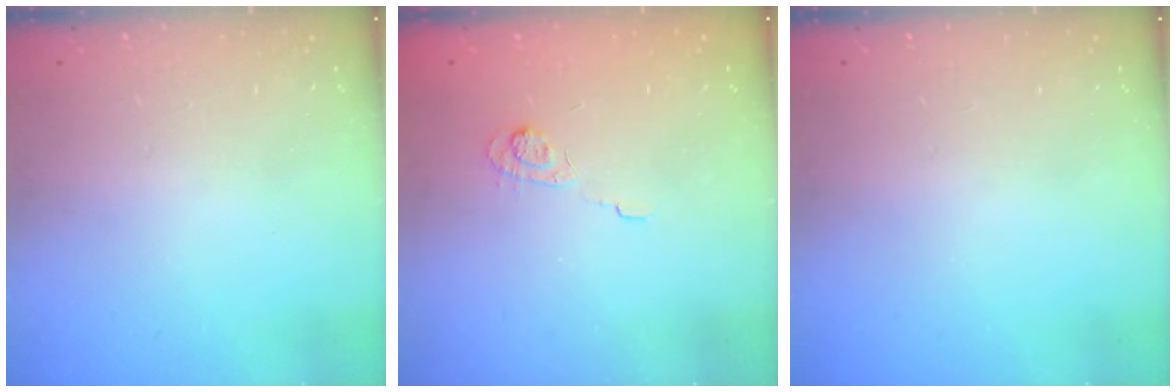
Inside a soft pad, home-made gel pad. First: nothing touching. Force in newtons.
{"total": 3.5, "press": 3.2, "slide": 1.5}
{"total": 0.0}